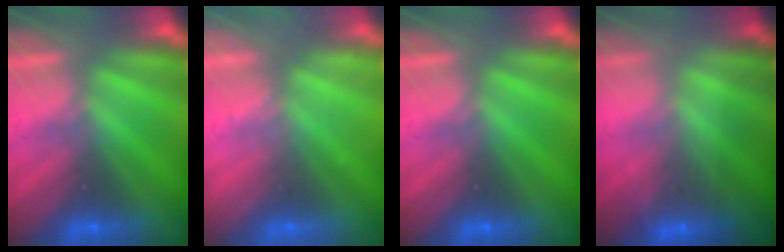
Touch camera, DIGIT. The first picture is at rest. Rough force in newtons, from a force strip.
{"total": 2.2}
{"total": 0.0}
{"total": 1.6}